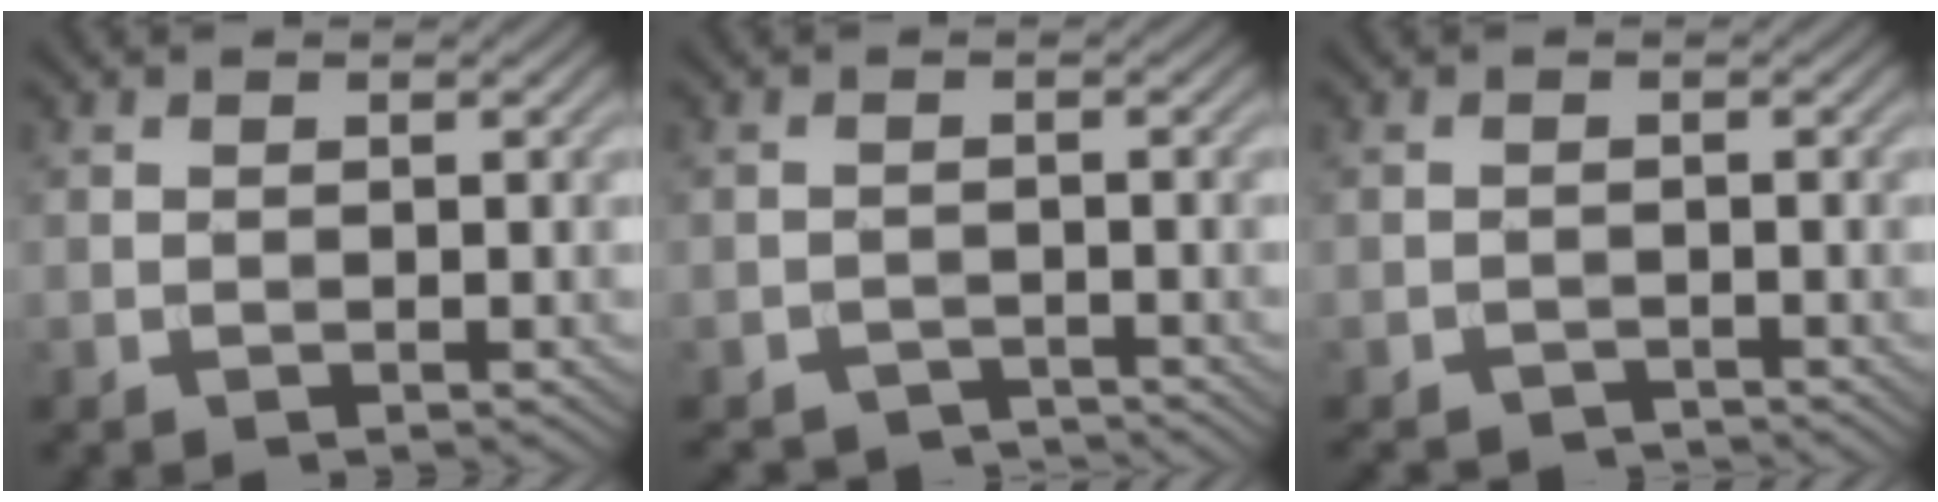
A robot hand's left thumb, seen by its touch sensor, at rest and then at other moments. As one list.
[{"total": 2.7, "force": [-2.6, 0.7, 0.3], "torque": [-0.001, 0.000, -0.047]}, {"total": 2.5, "force": [-2.4, 0.5, 0.5], "torque": [-0.005, -0.003, -0.043]}]